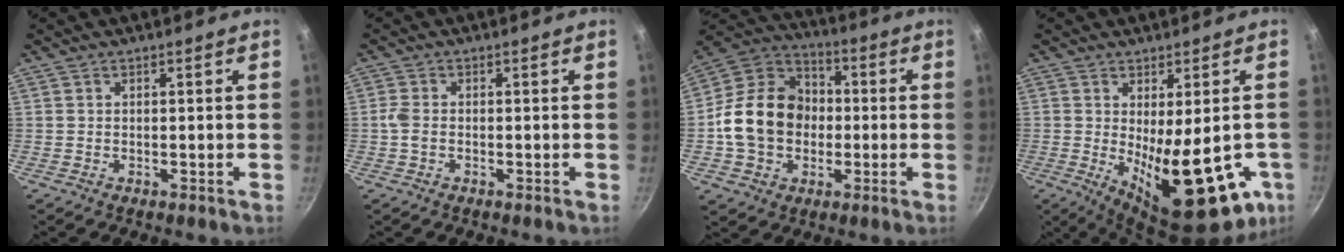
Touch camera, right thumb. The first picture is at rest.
{"total": 2.2, "force": [-0.4, 1.3, 1.7], "torque": [-0.045, 0.005, -0.012]}
{"total": 17.1, "force": [-1.3, 13.8, 10.0], "torque": [-0.142, 0.036, -0.033]}
{"total": 20.4, "force": [-4.5, 7.8, 18.3], "torque": [-0.235, -0.038, -0.038]}